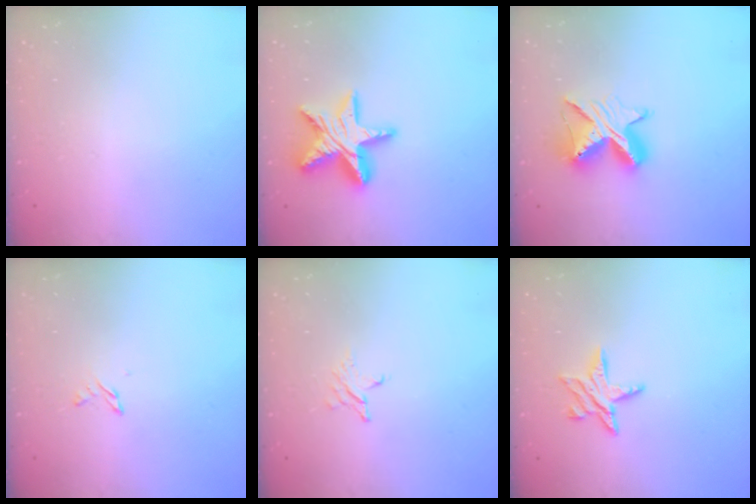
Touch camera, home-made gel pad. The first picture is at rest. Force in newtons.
{"total": 16.5, "press": 16.5, "slide": 1.5}
{"total": 9.8, "press": 9.8, "slide": 0.6}
{"total": 2.6, "press": 2.6, "slide": 0.3}
{"total": 2.5, "press": 2.5, "slide": 0.3}
{"total": 7.4, "press": 7.4, "slide": 0.1}